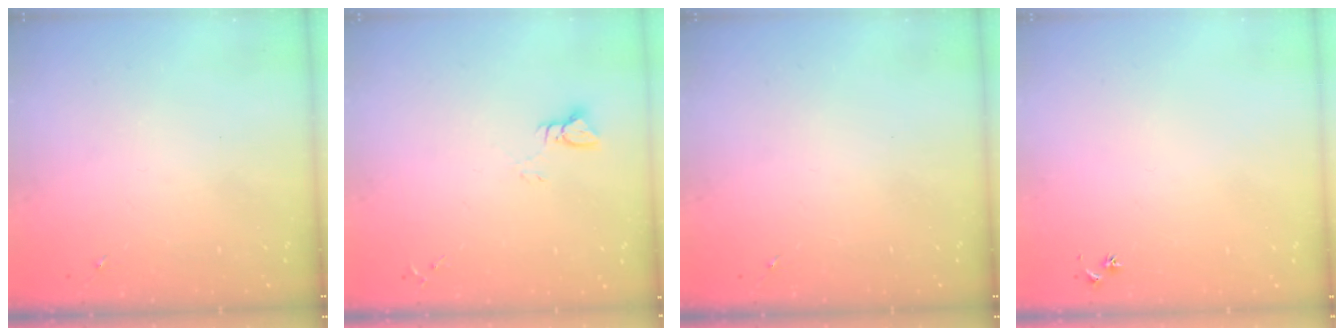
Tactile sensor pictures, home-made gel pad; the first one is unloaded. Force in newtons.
{"total": 2.9, "press": 2.9, "slide": 0.2}
{"total": 0.0}
{"total": 3.0, "press": 2.9, "slide": 0.3}